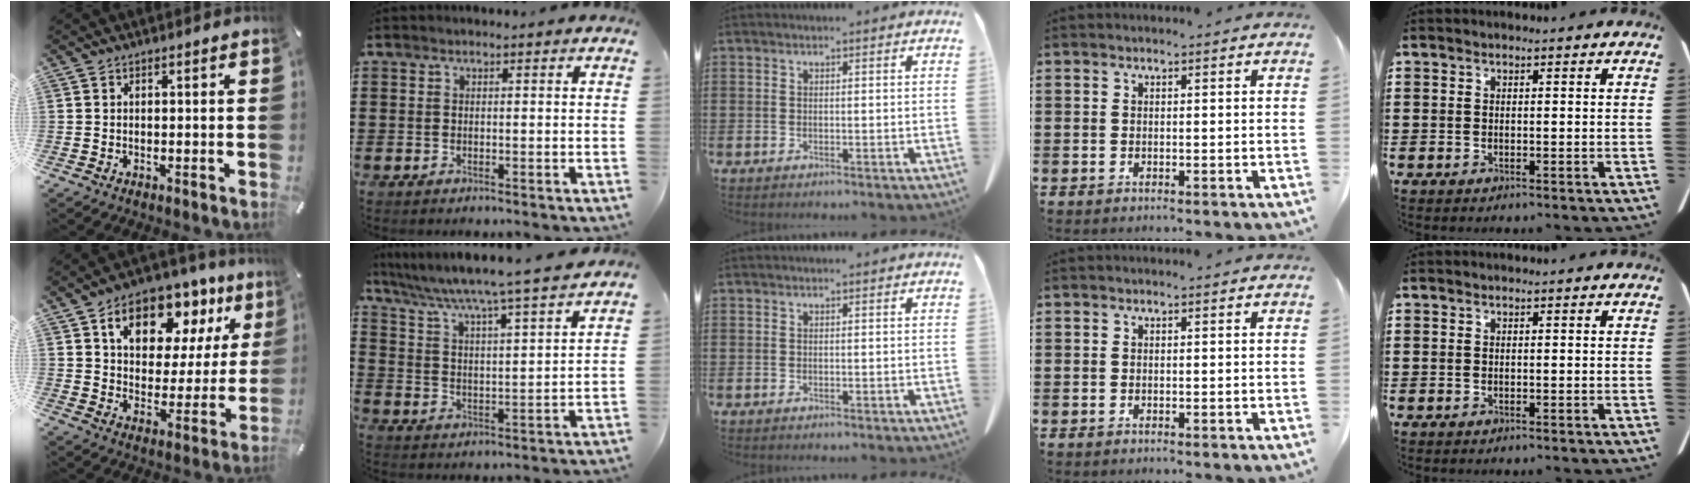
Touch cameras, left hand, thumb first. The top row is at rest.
{"thumb": {"total": 14.5, "force": [8.8, 9.1, 7.1], "torque": [-0.109, -0.050, 0.152]}, "index": {"total": 5.0, "force": [4.4, -1.1, 2.0], "torque": [-0.059, -0.046, 0.064]}}